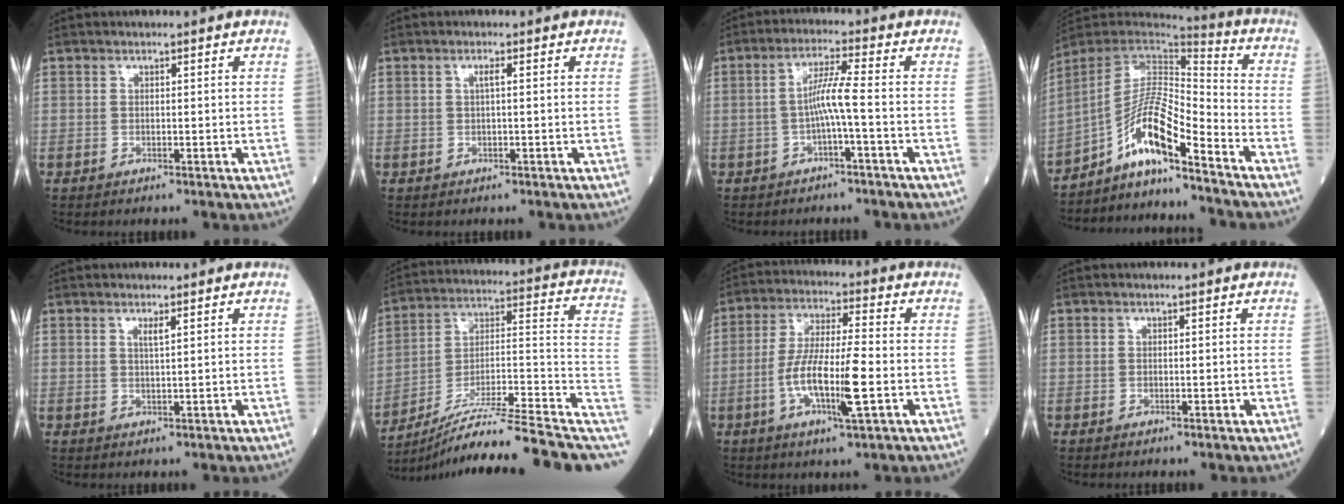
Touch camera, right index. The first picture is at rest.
{"total": 0.9, "force": [0.2, 0.0, 0.9], "torque": [-0.018, 0.003, 0.002]}
{"total": 4.6, "force": [-1.2, -0.6, 4.4], "torque": [-0.086, 0.012, -0.021]}
{"total": 12.0, "force": [-8.4, 0.9, 8.5], "torque": [-0.154, 0.019, -0.151]}
{"total": 1.3, "force": [0.7, -0.1, 1.1], "torque": [-0.021, -0.004, 0.012]}
{"total": 23.0, "force": [-18.2, -0.3, 14.0], "torque": [-0.167, 0.017, -0.291]}
{"total": 10.9, "force": [-2.9, 1.1, 10.5], "torque": [-0.200, -0.005, -0.058]}
{"total": 0.0}